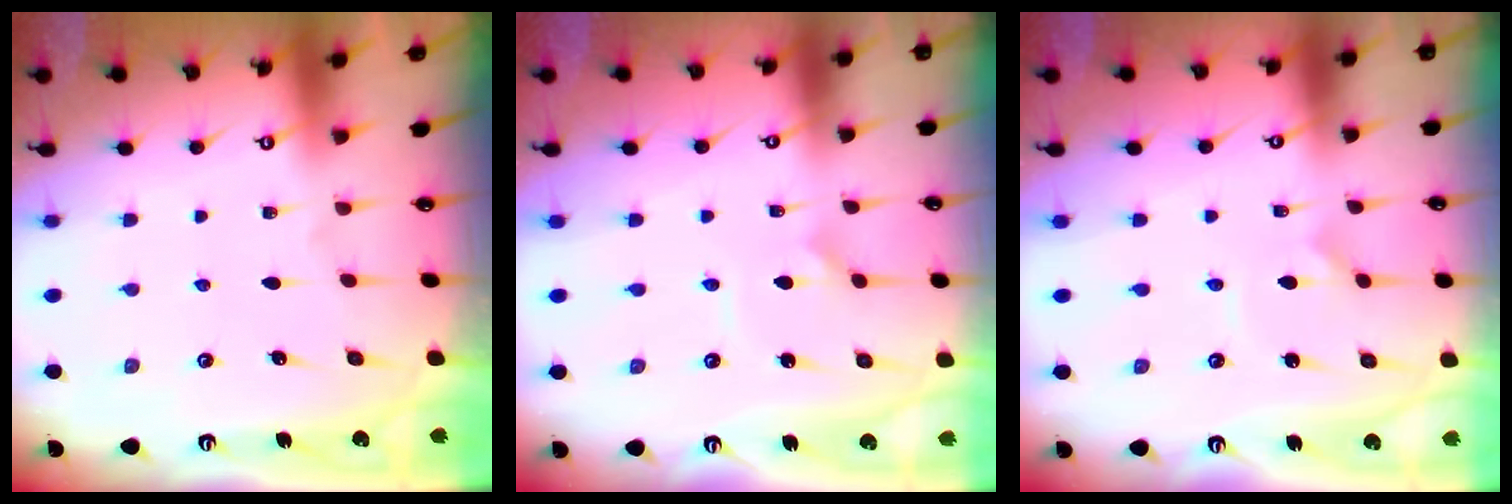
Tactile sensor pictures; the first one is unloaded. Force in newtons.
{"total": 1.6, "press": 1.5, "slide": 0.4}
{"total": 2.1, "press": 2.1, "slide": 0.5}